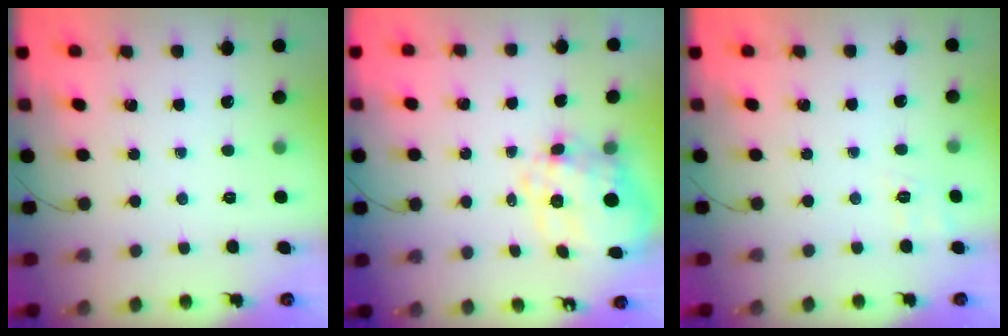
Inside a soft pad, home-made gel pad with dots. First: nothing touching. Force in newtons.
{"total": 12.9, "press": 12.5, "slide": 3.3}
{"total": 2.5, "press": 1.6, "slide": 1.9}